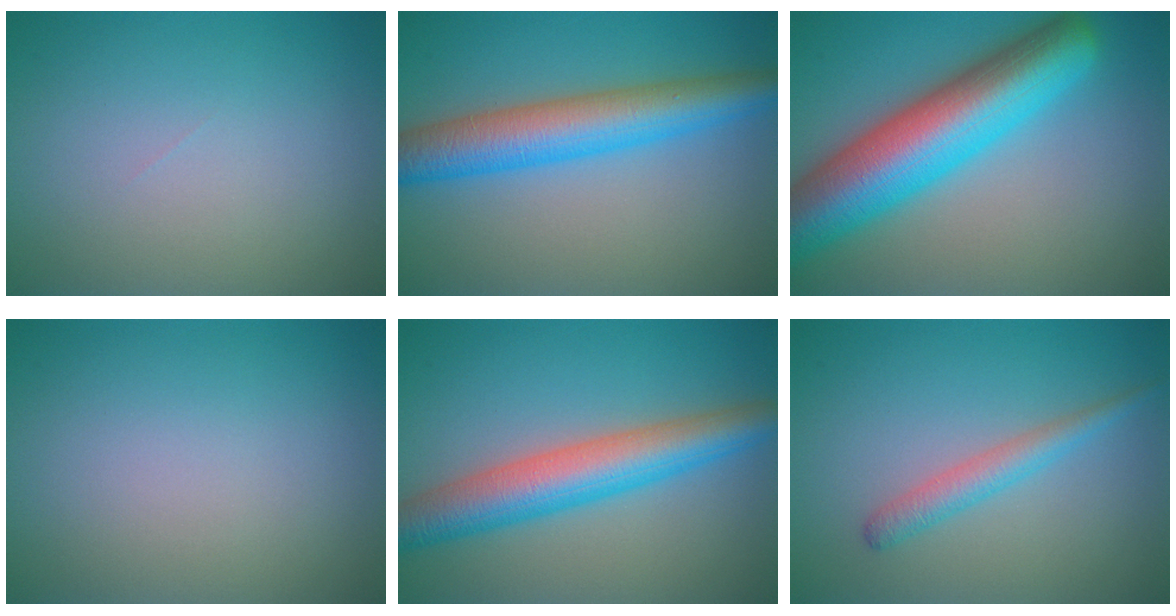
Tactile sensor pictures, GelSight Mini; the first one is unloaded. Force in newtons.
{"total": 7.1, "press": 7.1, "slide": 0.0}
{"total": 11.9, "press": 11.9, "slide": 0.4}
{"total": 0.0}
{"total": 7.0, "press": 7.0, "slide": 0.1}
{"total": 2.3, "press": 2.3, "slide": 0.0}